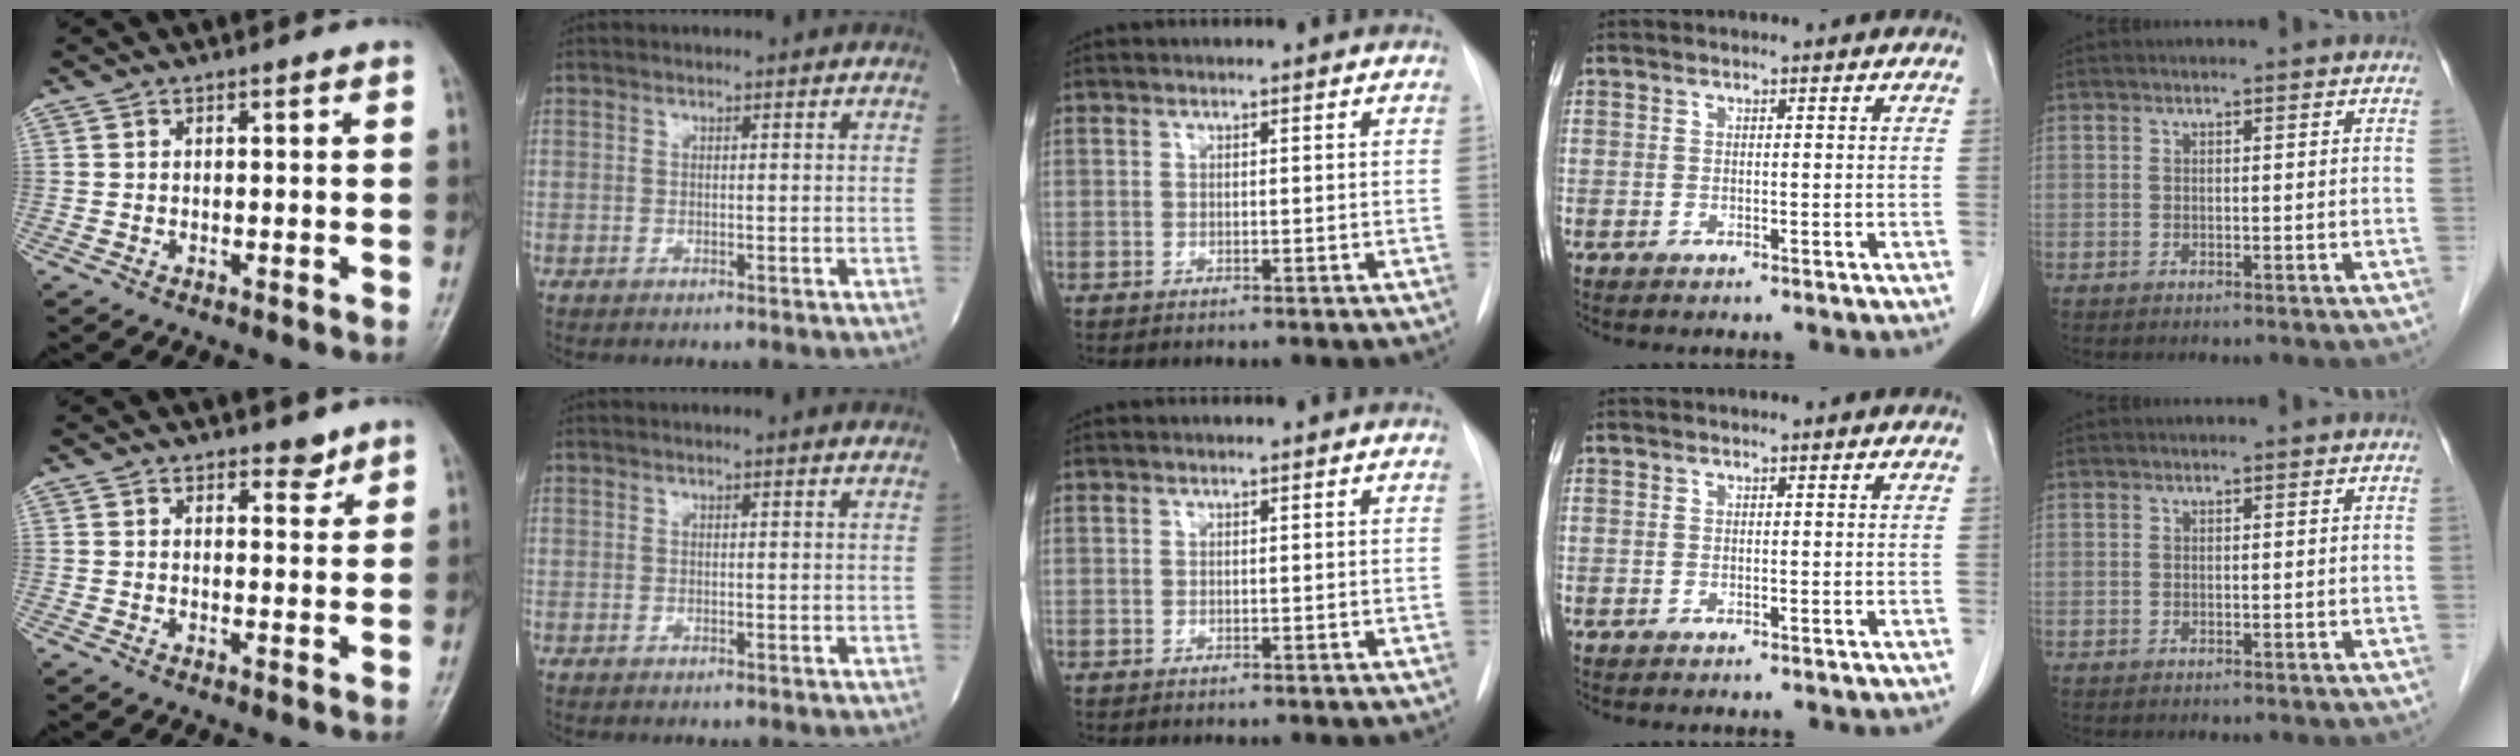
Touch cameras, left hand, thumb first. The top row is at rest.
{"thumb": {"total": 2.8, "force": [2.2, 1.3, 1.2], "torque": [-0.001, -0.014, 0.031]}, "index": {"total": 1.2, "force": [1.1, -0.2, 0.4], "torque": [-0.018, 0.002, 0.012]}}